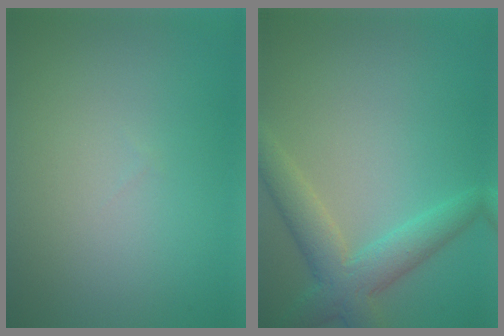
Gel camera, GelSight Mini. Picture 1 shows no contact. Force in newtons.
{"total": 4.5, "press": 4.5, "slide": 0.2}